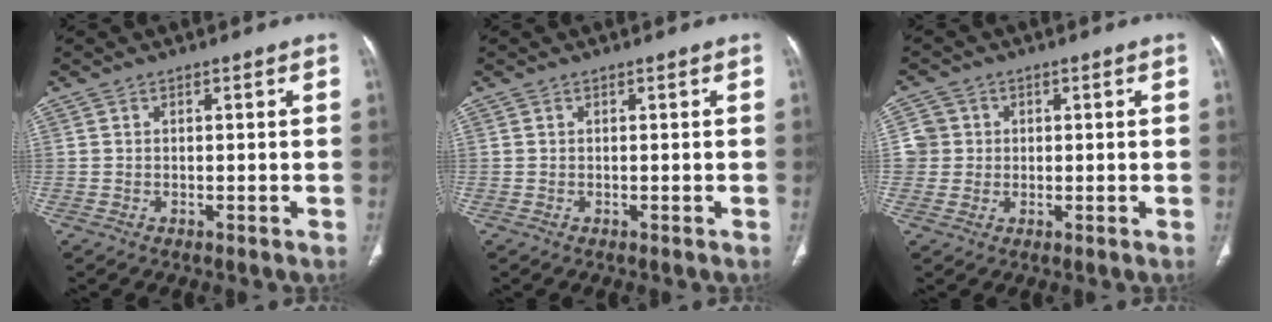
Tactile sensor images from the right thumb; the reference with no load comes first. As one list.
[{"total": 0.0}, {"total": 4.0, "force": [0.4, 4.0, 0.2], "torque": [0.025, 0.006, 0.006]}]